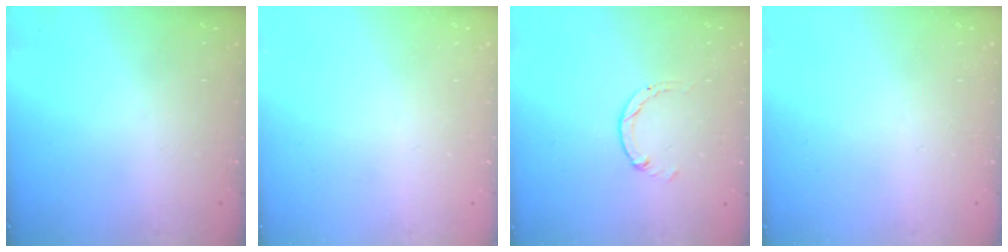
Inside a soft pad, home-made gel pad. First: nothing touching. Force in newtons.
{"total": 0.0}
{"total": 0.0}
{"total": 0.0}